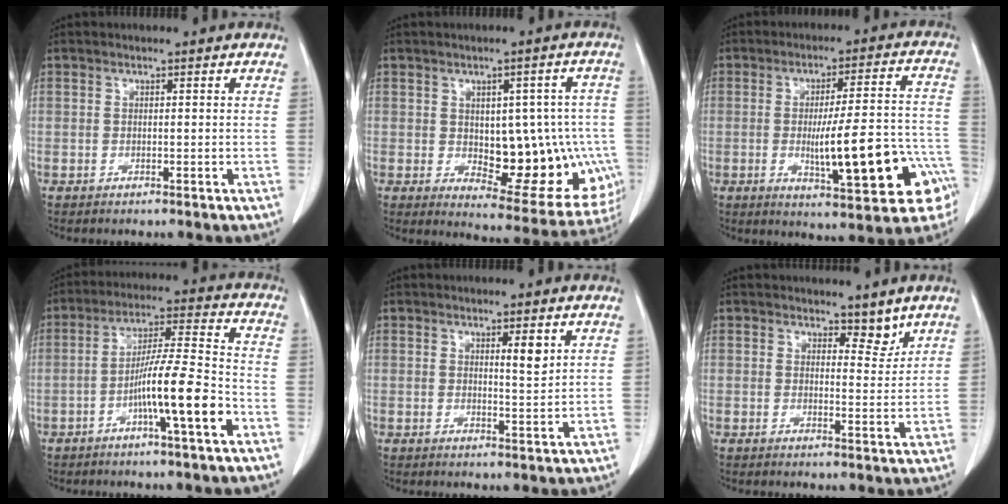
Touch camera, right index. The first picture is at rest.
{"total": 16.5, "force": [-2.0, 8.5, 14.1], "torque": [-0.141, 0.020, 0.002]}
{"total": 16.9, "force": [-5.3, 3.5, 15.7], "torque": [-0.176, 0.026, -0.060]}
{"total": 11.5, "force": [-4.5, 0.1, 10.6], "torque": [-0.184, 0.004, -0.079]}
{"total": 3.1, "force": [1.5, 0.5, 2.7], "torque": [-0.043, -0.007, 0.021]}
{"total": 3.1, "force": [2.6, 1.2, 1.1], "torque": [-0.008, -0.010, 0.039]}